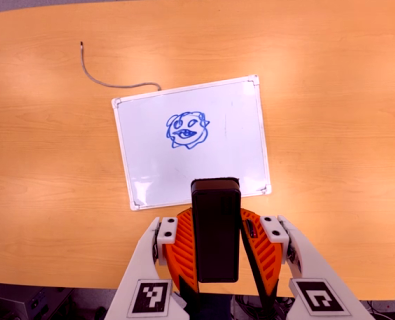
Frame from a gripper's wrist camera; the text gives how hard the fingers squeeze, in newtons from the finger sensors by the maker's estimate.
{"total": 5.2, "left": 4.8, "right": 5.6}